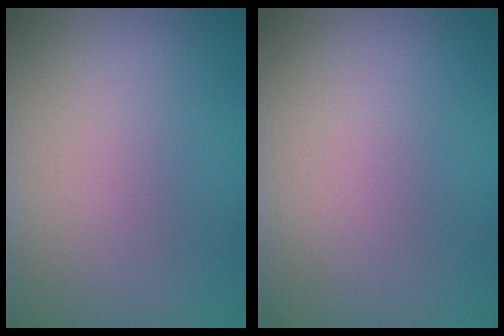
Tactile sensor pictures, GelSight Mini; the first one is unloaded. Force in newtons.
{"total": 0.0}